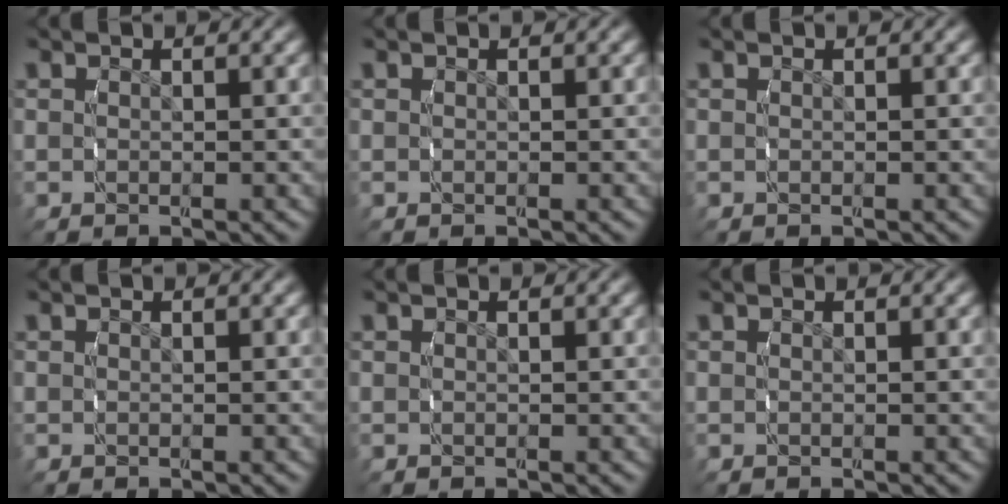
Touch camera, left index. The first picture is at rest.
{"total": 0.0}
{"total": 0.0}
{"total": 0.0}
{"total": 0.0}
{"total": 0.0}